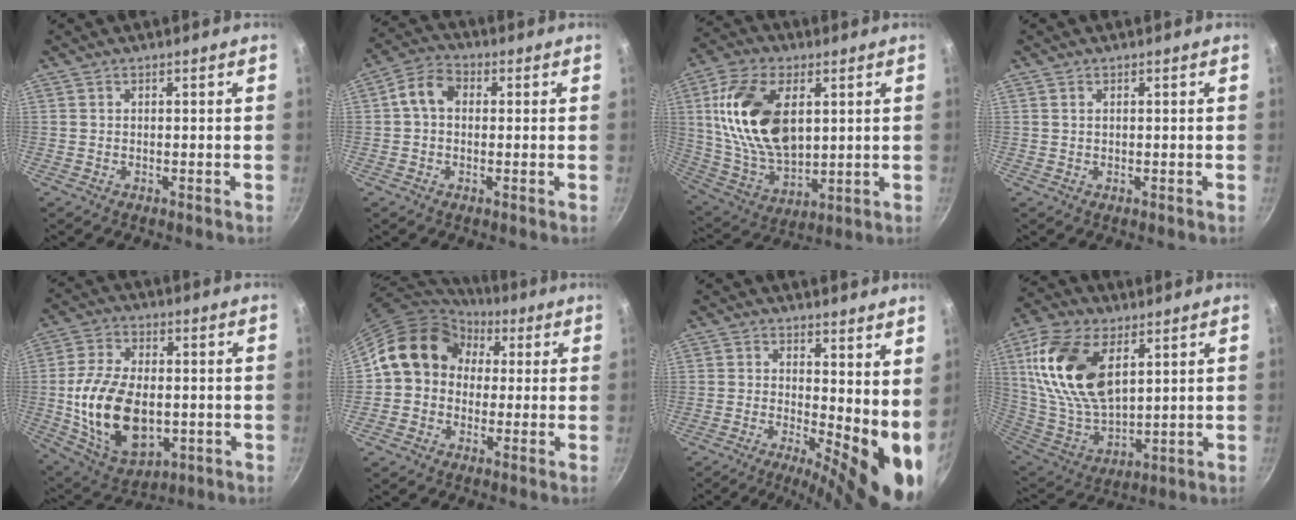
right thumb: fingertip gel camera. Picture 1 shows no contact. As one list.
[{"total": 6.3, "force": [0.7, 4.5, 4.4], "torque": [-0.076, 0.021, -0.001]}, {"total": 20.0, "force": [4.5, 11.8, 15.4], "torque": [-0.271, -0.013, 0.095]}, {"total": 0.5, "force": [0.2, 0.3, 0.4], "torque": [-0.006, 0.001, 0.004]}, {"total": 18.2, "force": [-1.5, 11.1, 14.3], "torque": [-0.251, 0.002, -0.013]}, {"total": 14.3, "force": [2.2, 12.1, 7.3], "torque": [-0.092, 0.036, 0.015]}, {"total": 12.3, "force": [-0.3, 4.6, 11.4], "torque": [-0.133, -0.015, -0.001]}, {"total": 20.0, "force": [7.1, 11.1, 15.1], "torque": [-0.282, -0.025, 0.147]}]